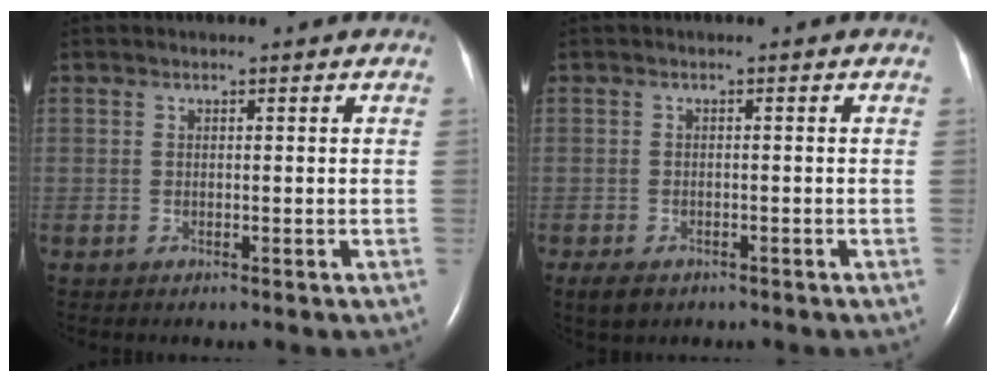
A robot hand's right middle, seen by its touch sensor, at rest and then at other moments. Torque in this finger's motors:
{"motor_torque": [0.33, -0.26, 0.14, 0.05]}